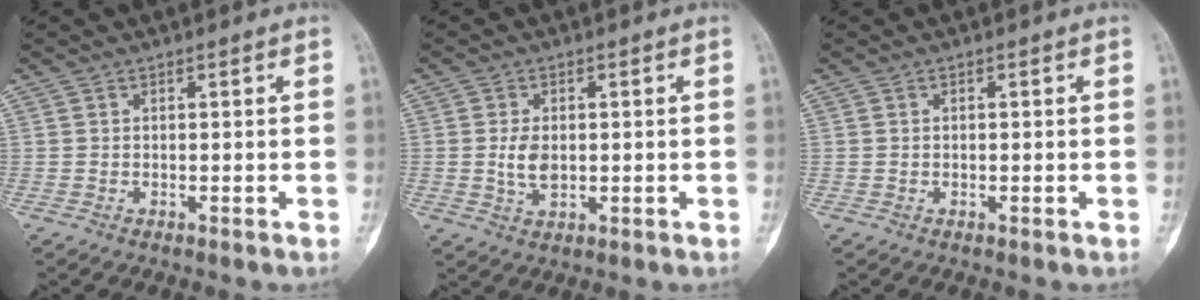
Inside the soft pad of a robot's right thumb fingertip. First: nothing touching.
{"total": 4.3, "force": [0.0, 2.6, 3.4], "torque": [-0.066, -0.004, 0.004]}
{"total": 0.0}